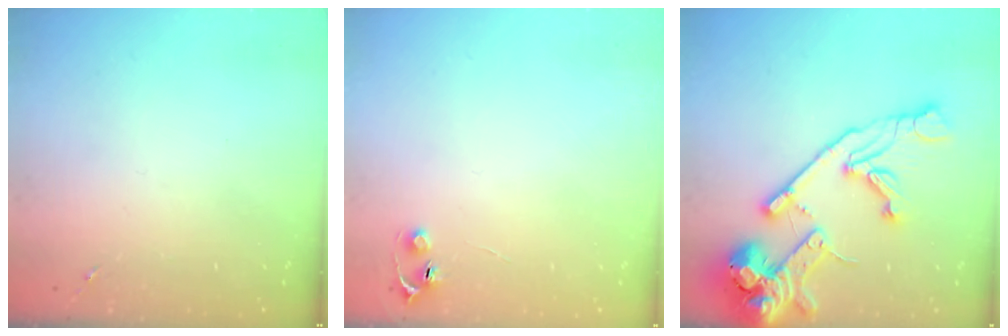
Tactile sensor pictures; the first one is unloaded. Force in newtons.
{"total": 4.0, "press": 4.0, "slide": 0.5}
{"total": 23.6, "press": 23.4, "slide": 3.5}